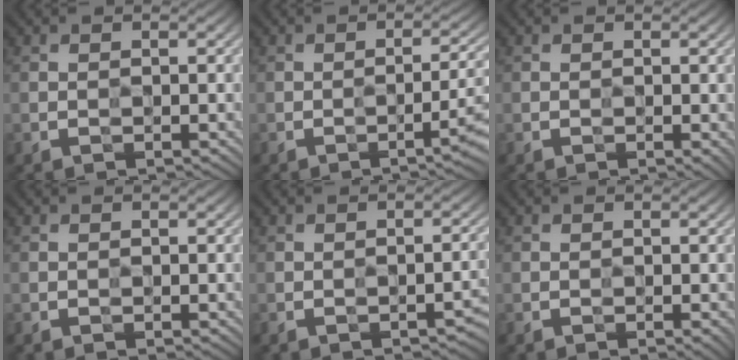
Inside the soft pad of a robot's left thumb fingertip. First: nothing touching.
{"total": 4.4, "force": [-1.4, 1.5, 3.9], "torque": [-0.045, -0.001, -0.015]}
{"total": 1.1, "force": [-0.2, 0.5, 1.0], "torque": [-0.012, -0.002, 0.002]}
{"total": 0.0}
{"total": 1.8, "force": [-1.2, 0.6, 1.1], "torque": [-0.007, 0.006, -0.010]}
{"total": 0.7, "force": [-0.4, 0.3, 0.5], "torque": [-0.005, -0.001, -0.001]}